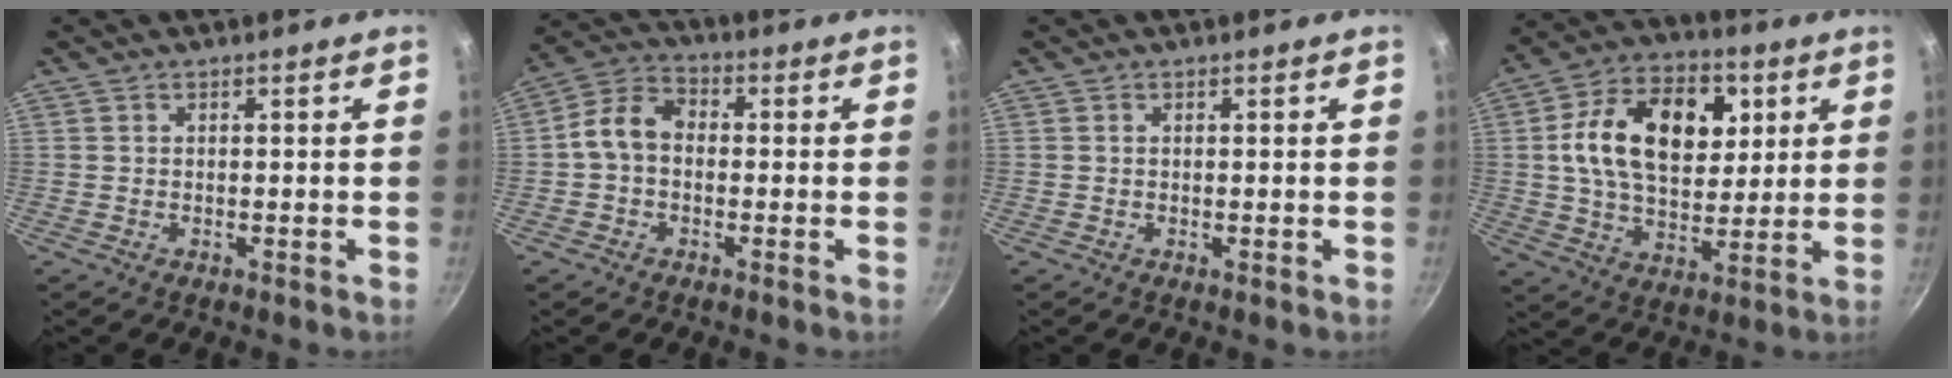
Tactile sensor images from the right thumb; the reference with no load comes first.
{"total": 7.9, "force": [-0.4, 5.8, 5.3], "torque": [-0.089, 0.027, -0.022]}
{"total": 0.0}
{"total": 19.3, "force": [4.5, 12.3, 14.2], "torque": [-0.211, 0.001, 0.077]}